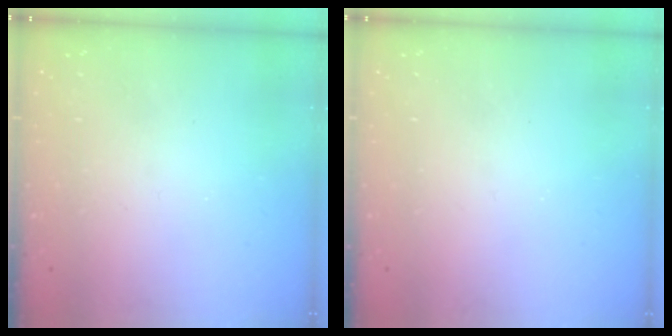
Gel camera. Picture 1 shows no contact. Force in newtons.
{"total": 0.0}